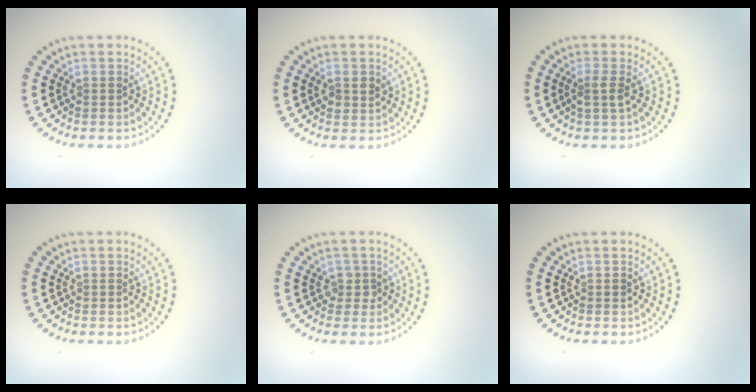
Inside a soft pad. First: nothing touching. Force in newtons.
{"total": 1.5, "press": 1.5, "slide": 0.2}
{"total": 1.6, "press": 1.3, "slide": 0.9}
{"total": 0.0}
{"total": 1.2, "press": 1.1, "slide": 0.5}
{"total": 0.5, "press": 0.5, "slide": 0.1}